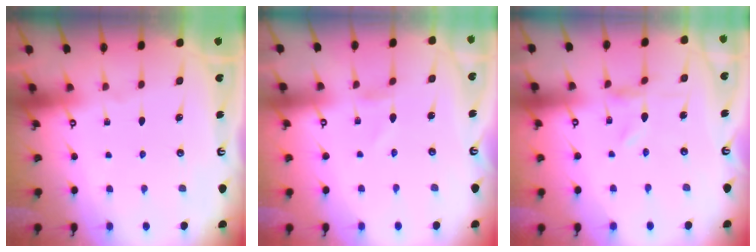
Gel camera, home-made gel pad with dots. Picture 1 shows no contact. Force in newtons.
{"total": 0.8, "press": 0.8, "slide": 0.1}
{"total": 0.0}